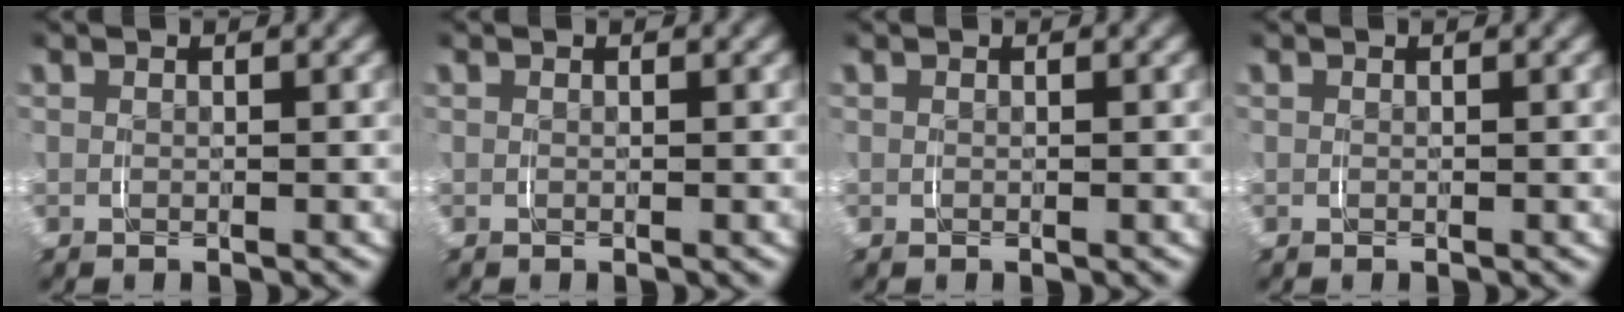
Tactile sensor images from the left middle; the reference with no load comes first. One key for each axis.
{"total": 0.0}
{"total": 0.0}
{"total": 0.0}